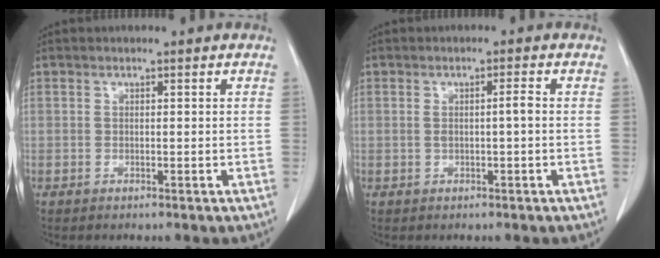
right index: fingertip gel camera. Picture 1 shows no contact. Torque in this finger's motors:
{"motor_torque": [0.11, 0.10, 0.10, 0.02]}